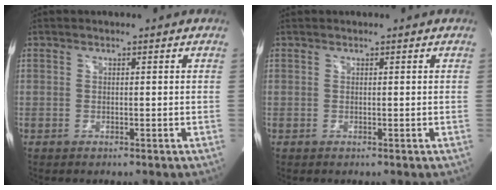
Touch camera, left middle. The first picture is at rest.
{"total": 0.0}